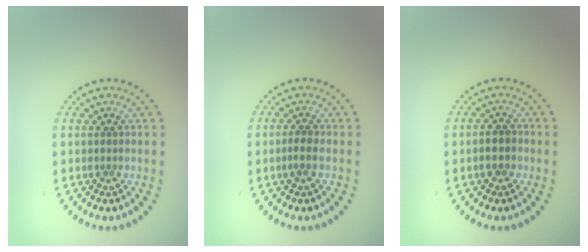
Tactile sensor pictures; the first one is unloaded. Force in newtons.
{"total": 0.9, "press": 0.6, "slide": 0.6}
{"total": 1.9, "press": 1.8, "slide": 0.6}